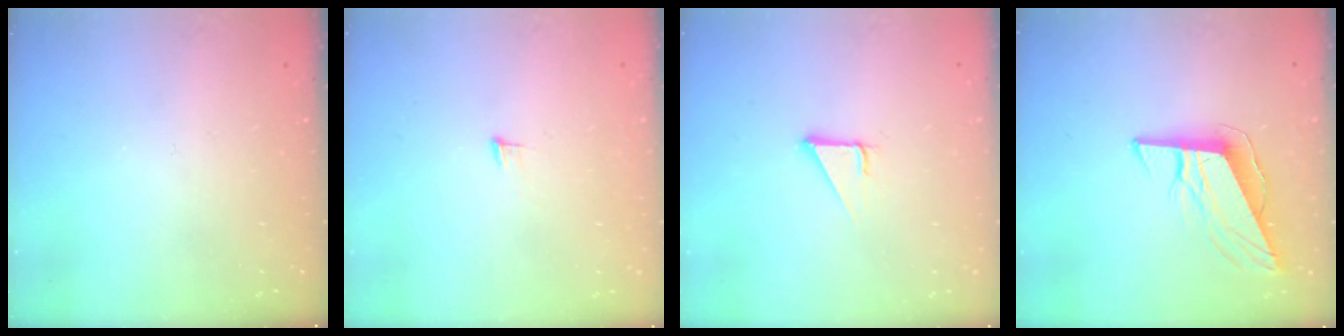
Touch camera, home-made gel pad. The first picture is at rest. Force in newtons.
{"total": 5.4, "press": 5.3, "slide": 1.0}
{"total": 2.8, "press": 2.8, "slide": 0.1}
{"total": 10.5, "press": 10.3, "slide": 1.7}